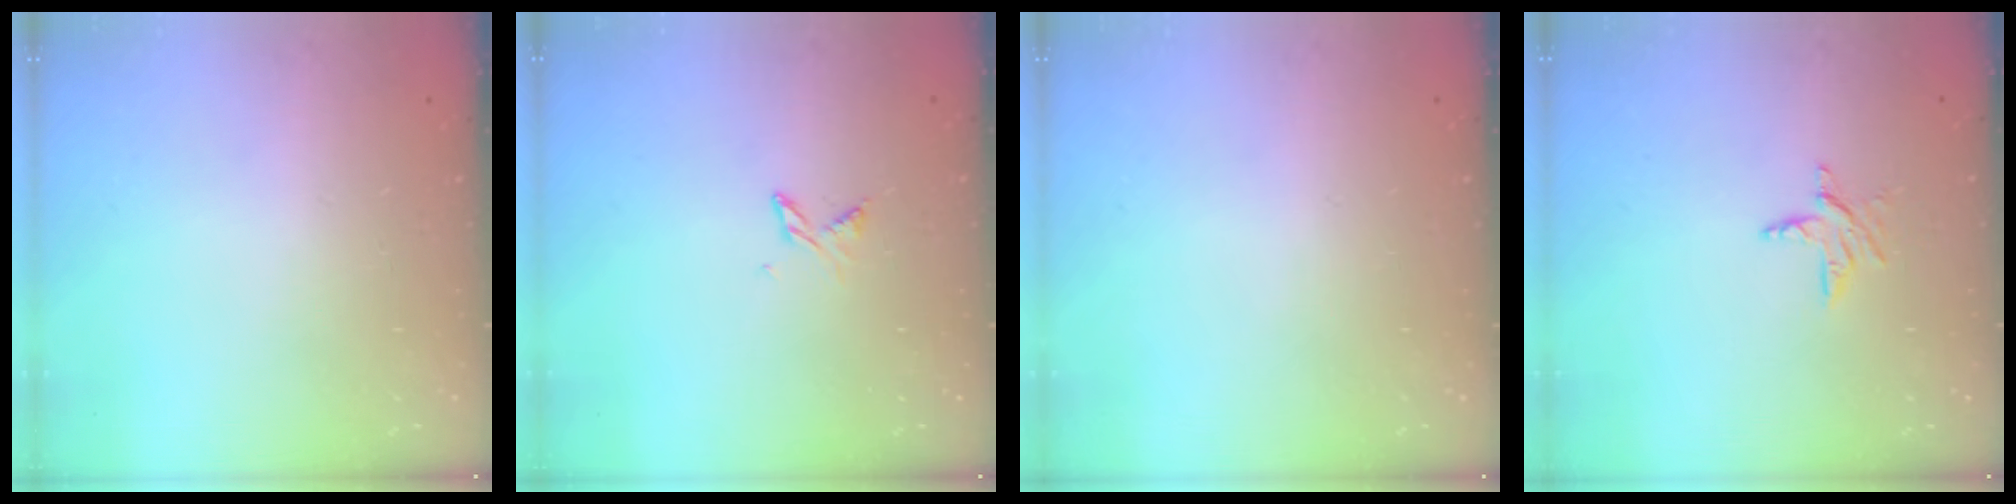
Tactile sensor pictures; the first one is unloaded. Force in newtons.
{"total": 2.9, "press": 2.8, "slide": 0.5}
{"total": 0.0}
{"total": 5.5, "press": 5.5, "slide": 0.3}